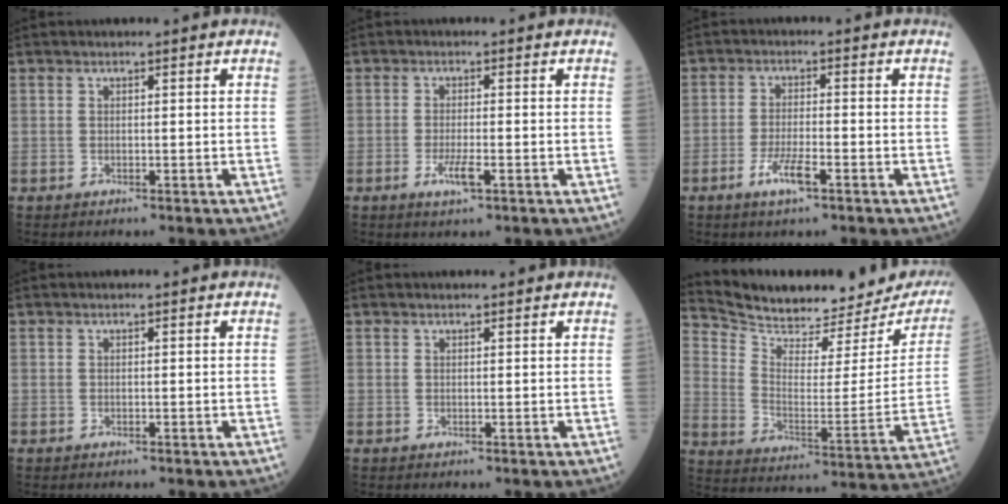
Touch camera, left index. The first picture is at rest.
{"total": 3.0, "force": [-1.3, 0.4, 2.6], "torque": [-0.056, -0.005, -0.023]}
{"total": 4.4, "force": [-2.5, 0.7, 3.6], "torque": [-0.077, -0.004, -0.047]}
{"total": 0.0}
{"total": 0.9, "force": [0.9, 0.1, 0.1], "torque": [-0.011, 0.002, 0.012]}
{"total": 22.0, "force": [20.8, 5.1, 5.1], "torque": [-0.088, -0.071, 0.280]}